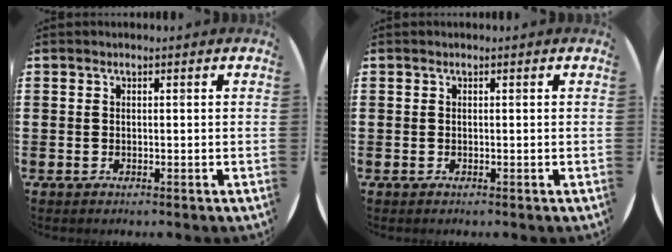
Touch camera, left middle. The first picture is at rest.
{"total": 0.0}